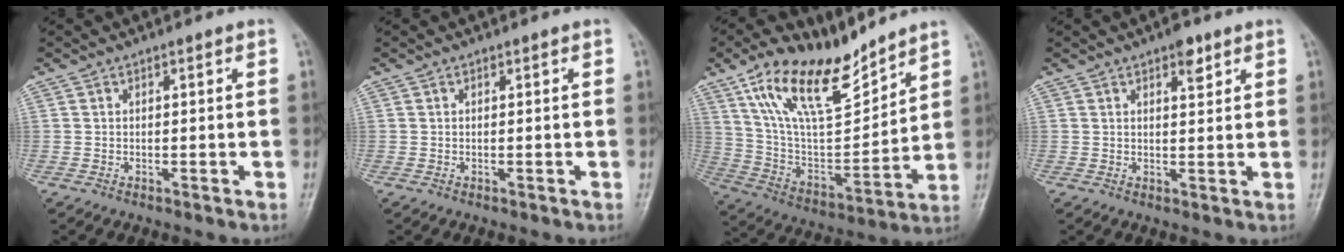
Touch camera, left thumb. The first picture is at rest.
{"total": 0.0}
{"total": 18.7, "force": [13.4, 7.0, 11.1], "torque": [-0.162, -0.063, 0.254]}
{"total": 3.4, "force": [2.1, 1.4, 2.2], "torque": [-0.021, -0.010, 0.029]}